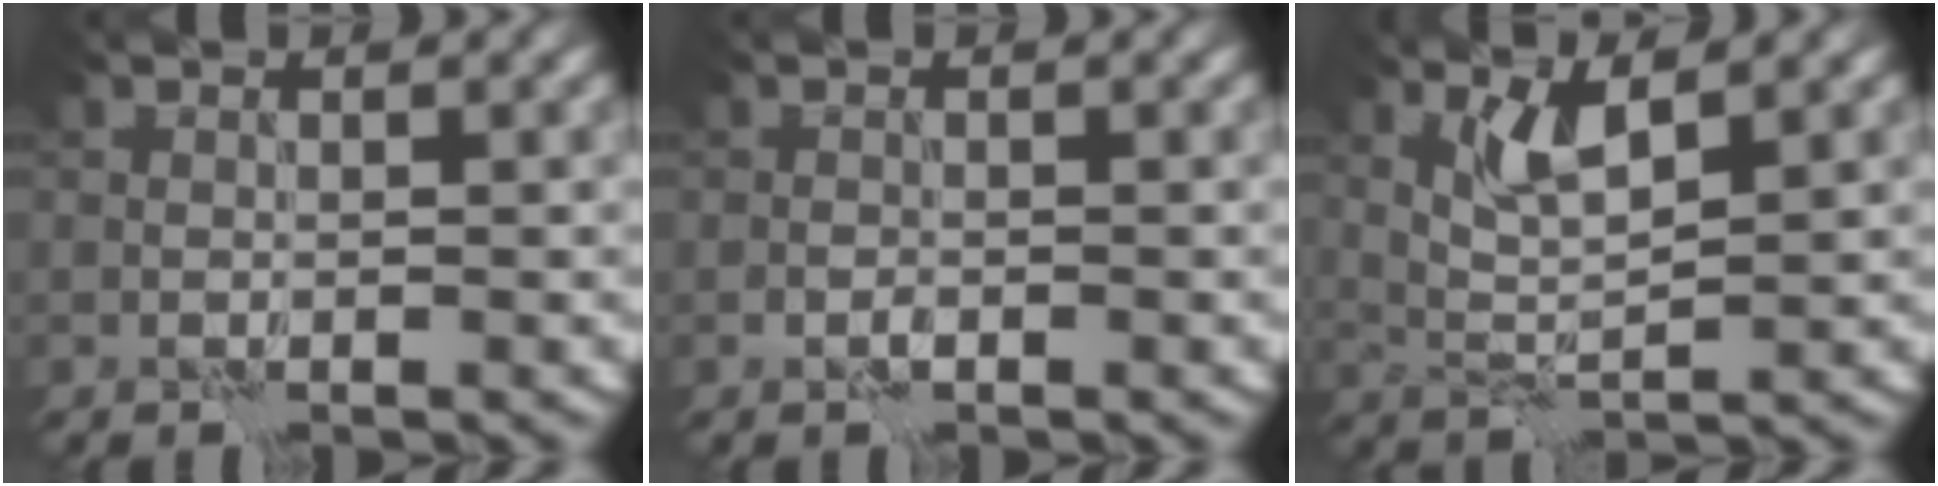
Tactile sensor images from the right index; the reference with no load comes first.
{"total": 0.6, "force": [-0.5, 0.3, 0.4], "torque": [-0.007, 0.003, -0.009]}
{"total": 3.0, "force": [1.7, 0.5, 2.5], "torque": [-0.055, -0.006, 0.038]}